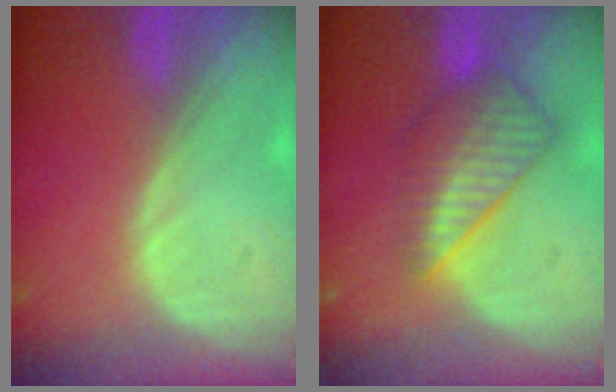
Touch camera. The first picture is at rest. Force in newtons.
{"total": 7.8, "press": 7.1, "slide": 3.4}